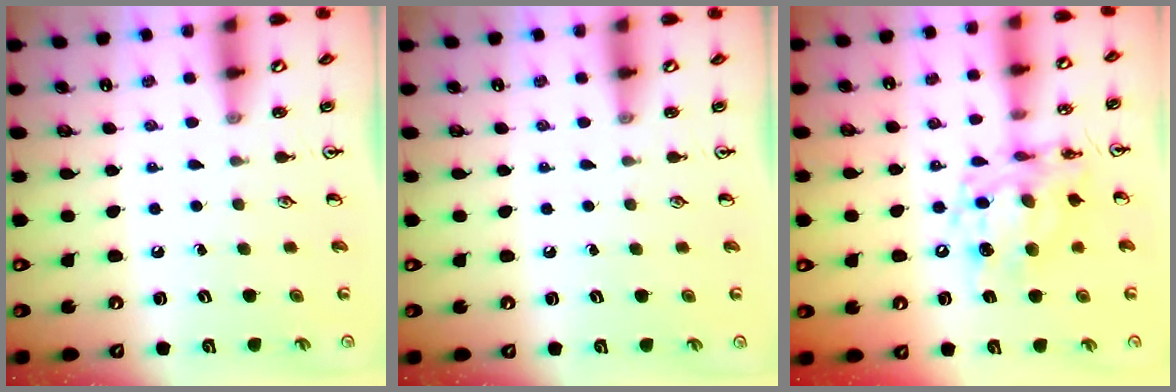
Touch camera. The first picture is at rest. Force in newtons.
{"total": 0.0}
{"total": 11.9, "press": 11.9, "slide": 1.1}